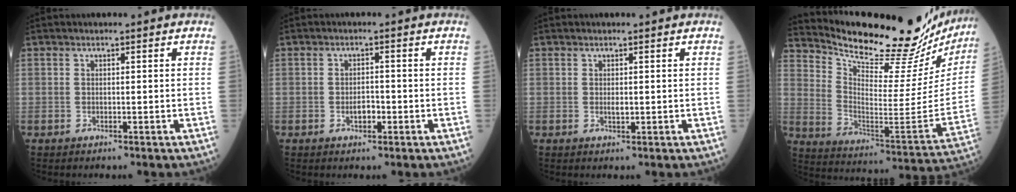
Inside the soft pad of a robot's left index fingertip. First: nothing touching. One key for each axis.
{"total": 2.0, "fx": -0.7, "fy": 1.0, "fz": 1.6, "tx": -0.025, "ty": 0.004, "tz": -0.011}
{"total": 0.9, "fx": 0.2, "fy": 0.4, "fz": 0.8, "tx": -0.018, "ty": -0.002, "tz": 0.004}
{"total": 28.4, "fx": 26.1, "fy": 4.7, "fz": 10.2, "tx": -0.176, "ty": -0.100, "tz": 0.351}